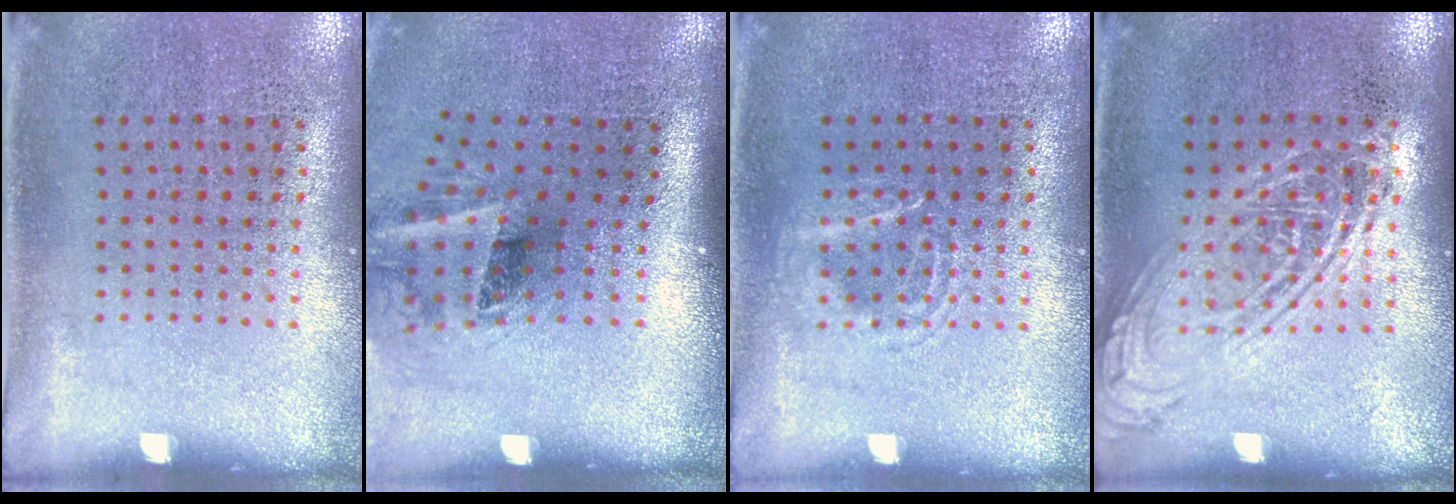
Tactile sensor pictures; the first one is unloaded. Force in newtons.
{"total": 2.0, "press": 1.3, "slide": 1.6}
{"total": 1.4, "press": 1.4, "slide": 0.2}
{"total": 2.1, "press": 2.1, "slide": 0.1}